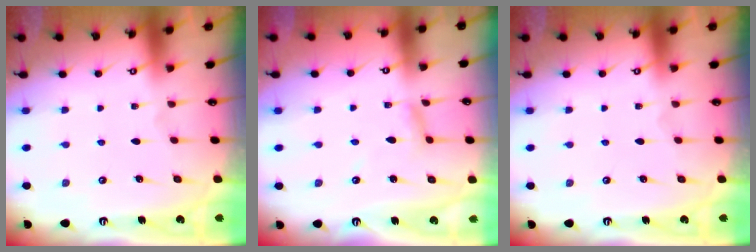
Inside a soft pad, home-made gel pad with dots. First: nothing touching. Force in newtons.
{"total": 4.1, "press": 4.1, "slide": 0.3}
{"total": 0.0}